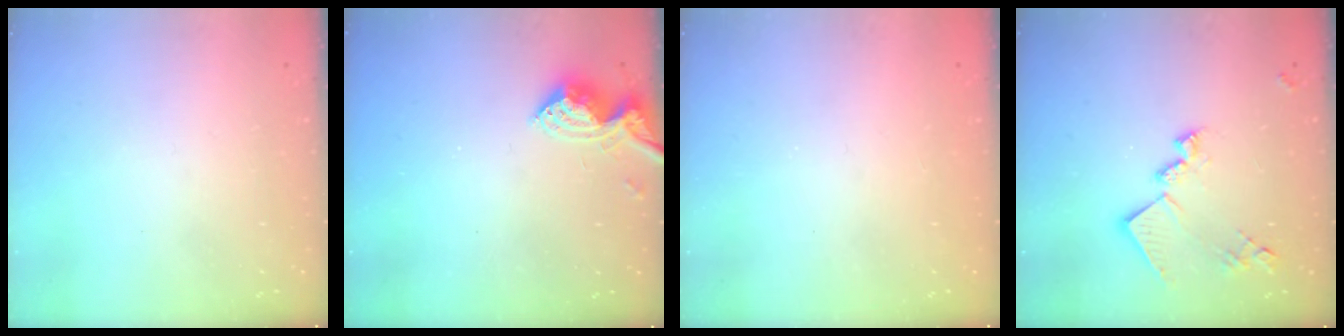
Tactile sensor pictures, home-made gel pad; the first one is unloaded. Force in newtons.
{"total": 9.2, "press": 9.2, "slide": 0.6}
{"total": 0.9, "press": 0.9, "slide": 0.4}
{"total": 14.8, "press": 14.8, "slide": 0.5}